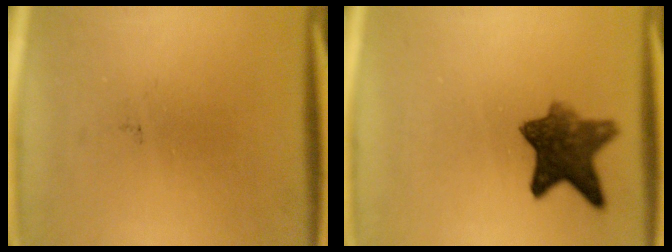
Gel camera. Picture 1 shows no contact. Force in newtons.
{"total": 8.4}